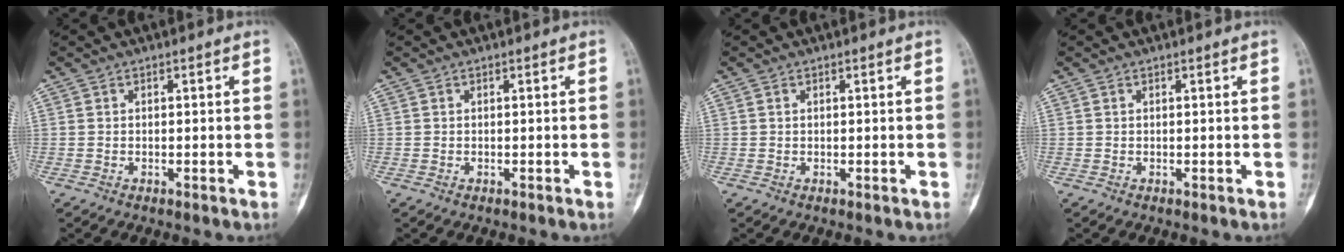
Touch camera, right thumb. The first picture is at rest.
{"total": 0.0}
{"total": 0.0}
{"total": 0.0}